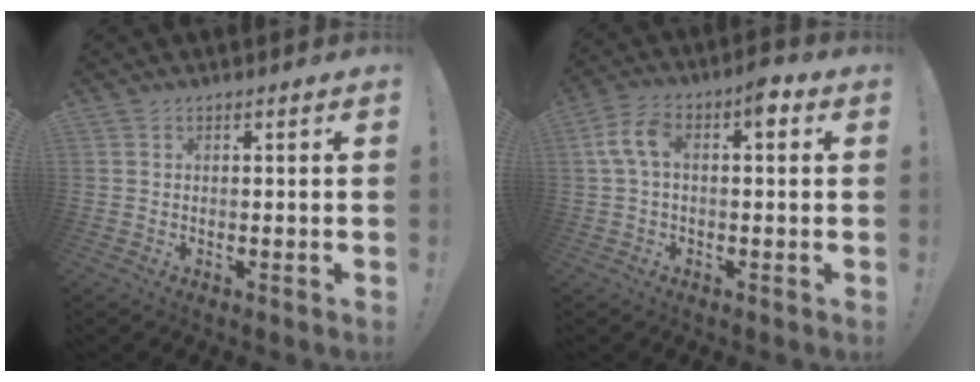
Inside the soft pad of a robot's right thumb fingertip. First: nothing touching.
{"total": 8.5, "force": [2.1, 4.2, 7.1], "torque": [-0.133, 0.012, 0.039]}